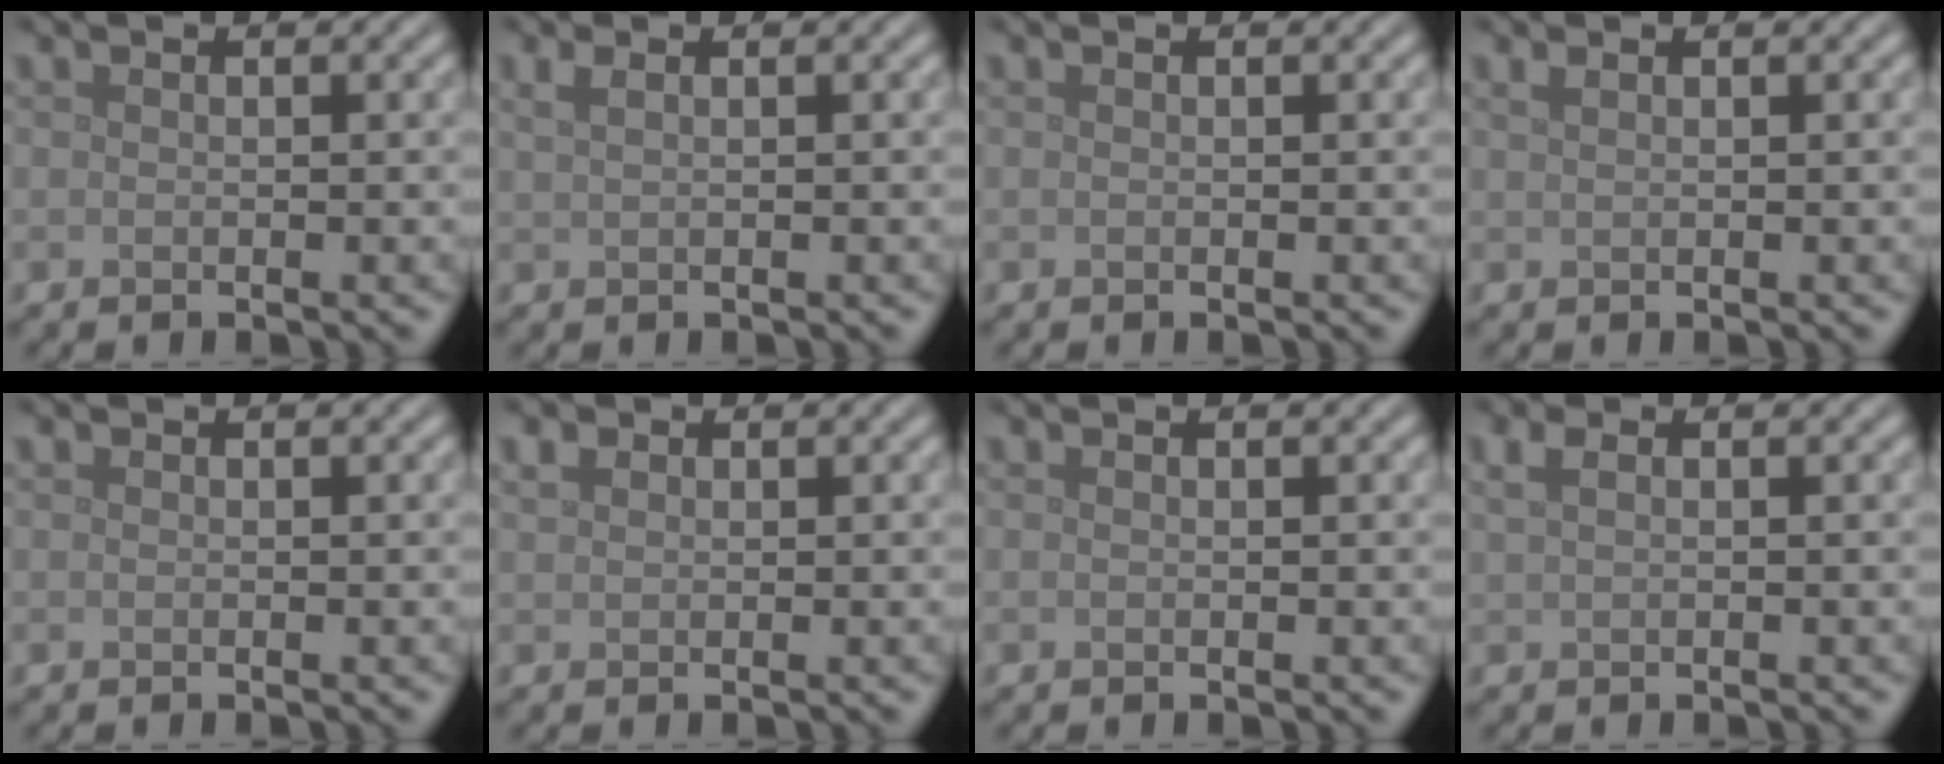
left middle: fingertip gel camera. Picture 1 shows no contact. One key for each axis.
{"total": 1.3, "fx": 0.8, "fy": 0.5, "fz": 0.9, "tx": -0.016, "ty": 0.004, "tz": 0.014}
{"total": 0.0}
{"total": 0.7, "fx": 0.5, "fy": 0.3, "fz": 0.4, "tx": -0.009, "ty": 0.004, "tz": 0.011}
{"total": 0.0}
{"total": 1.0, "fx": 0.6, "fy": 0.7, "fz": 0.3, "tx": -0.006, "ty": 0.005, "tz": 0.009}
{"total": 0.0}
{"total": 1.5, "fx": 0.7, "fy": 0.6, "fz": 1.1, "tx": -0.023, "ty": 0.009, "tz": 0.012}